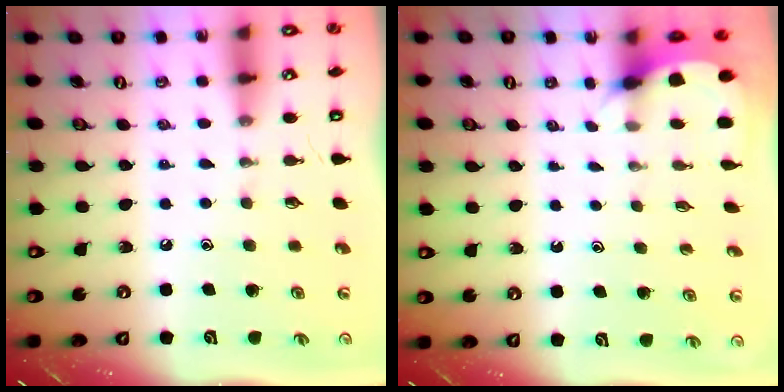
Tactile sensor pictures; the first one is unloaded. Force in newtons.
{"total": 2.5, "press": 2.5, "slide": 0.1}